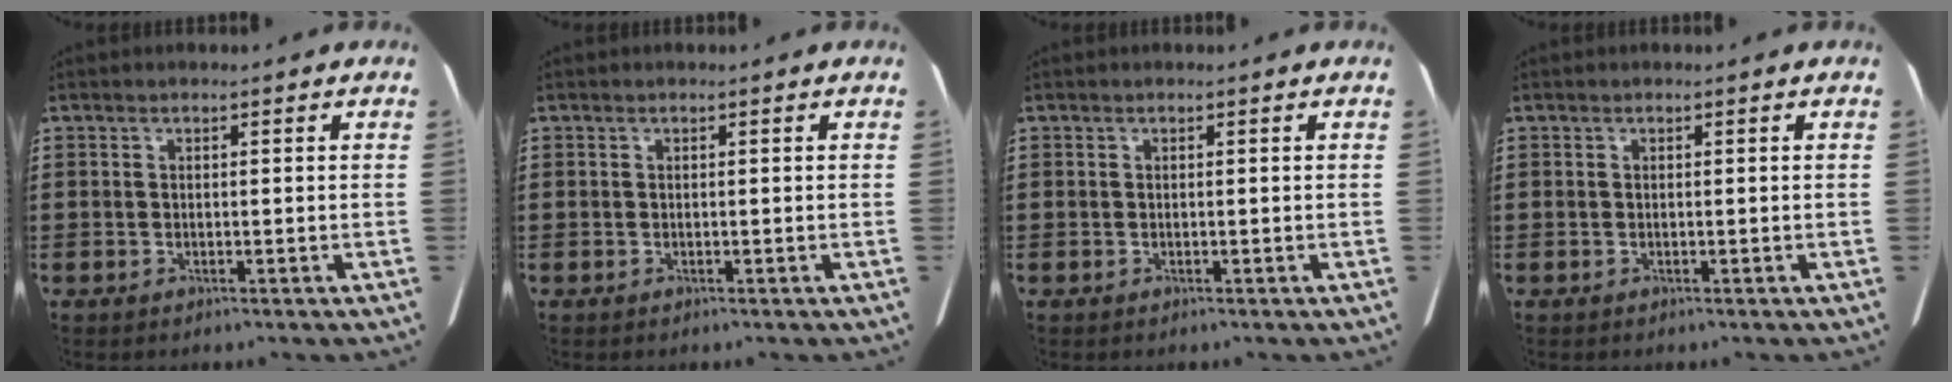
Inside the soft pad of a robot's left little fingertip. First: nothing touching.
{"total": 0.0}
{"total": 0.0}
{"total": 0.0}